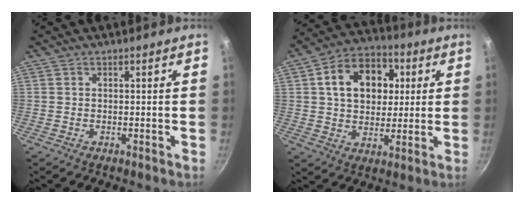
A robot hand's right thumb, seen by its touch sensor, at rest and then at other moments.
{"total": 15.3, "force": [3.5, 11.3, 9.6], "torque": [-0.118, 0.016, 0.048]}